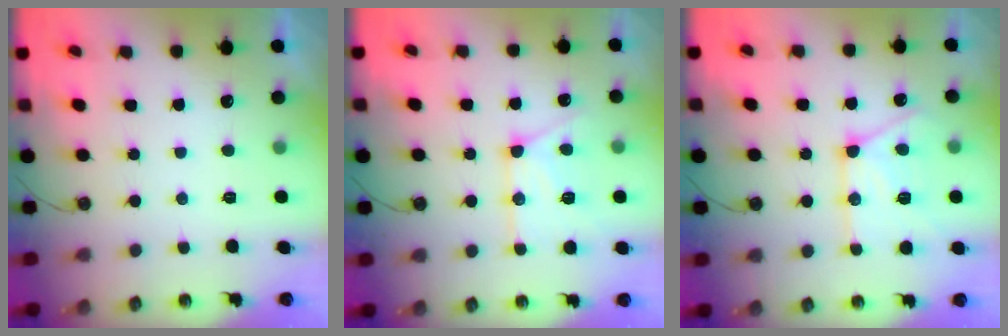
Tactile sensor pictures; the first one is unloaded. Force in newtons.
{"total": 12.9, "press": 12.9, "slide": 1.2}
{"total": 15.0, "press": 14.9, "slide": 1.7}